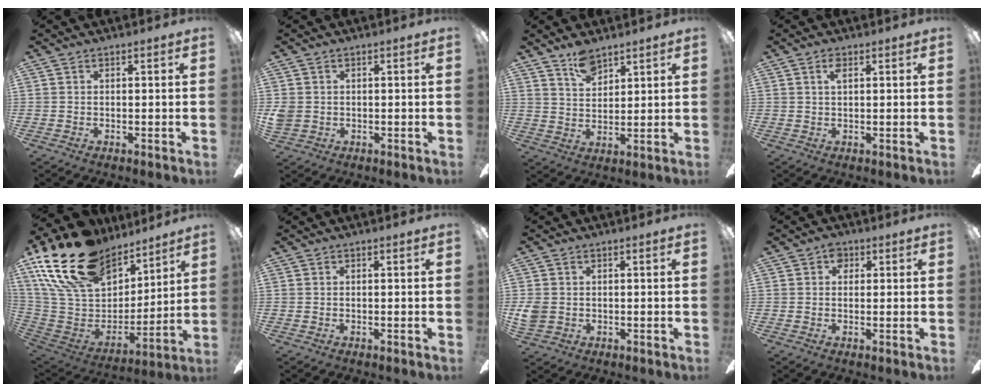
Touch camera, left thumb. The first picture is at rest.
{"total": 2.5, "force": [0.3, 2.3, 0.9], "torque": [-0.017, 0.005, 0.008]}
{"total": 7.1, "force": [5.4, 3.5, 3.1], "torque": [-0.045, -0.025, 0.096]}
{"total": 2.3, "force": [1.2, 1.0, 1.6], "torque": [-0.029, 0.001, 0.019]}
{"total": 24.6, "force": [16.5, 13.9, 11.9], "torque": [-0.250, -0.094, 0.312]}
{"total": 0.0}
{"total": 3.6, "force": [0.0, 3.0, 1.9], "torque": [-0.040, 0.005, 0.003]}
{"total": 2.8, "force": [1.1, 2.1, 1.5], "torque": [-0.015, 0.001, 0.017]}